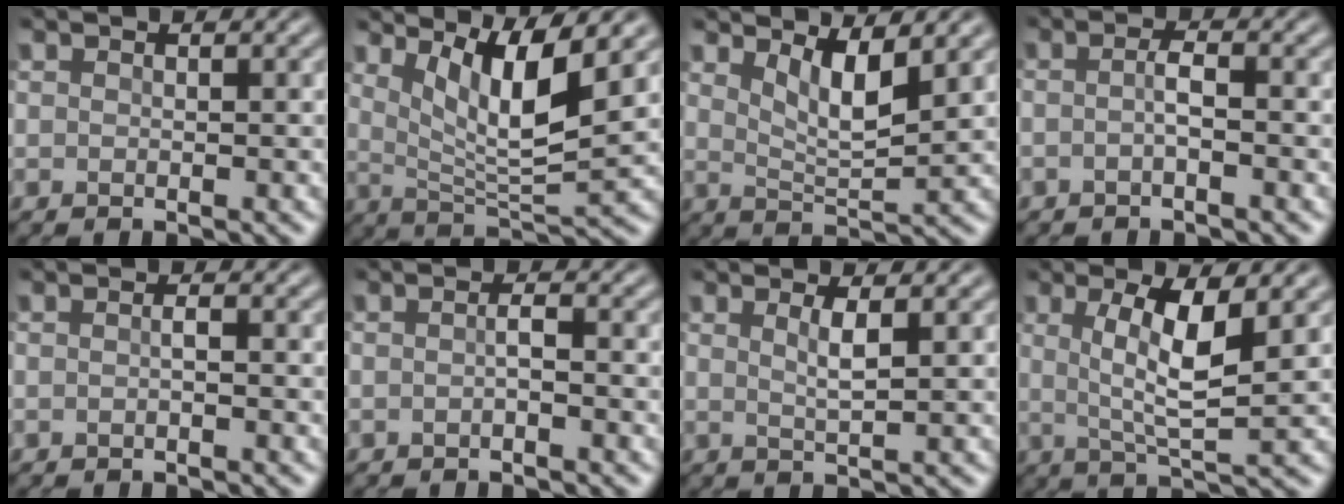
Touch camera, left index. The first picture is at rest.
{"total": 7.1, "force": [3.3, 1.6, 6.1], "torque": [-0.108, -0.011, 0.061]}
{"total": 3.9, "force": [2.1, 1.0, 3.0], "torque": [-0.058, -0.013, 0.038]}
{"total": 1.6, "force": [-0.7, 0.2, 1.4], "torque": [-0.029, 0.001, -0.019]}
{"total": 0.8, "force": [-0.5, 0.1, 0.6], "torque": [-0.015, 0.000, -0.012]}
{"total": 1.2, "force": [-0.7, 0.1, 0.9], "torque": [-0.020, 0.000, -0.016]}
{"total": 1.9, "force": [0.5, 0.4, 1.7], "torque": [-0.030, -0.003, 0.004]}
{"total": 5.6, "force": [1.0, 1.4, 5.3], "torque": [-0.102, -0.007, 0.020]}